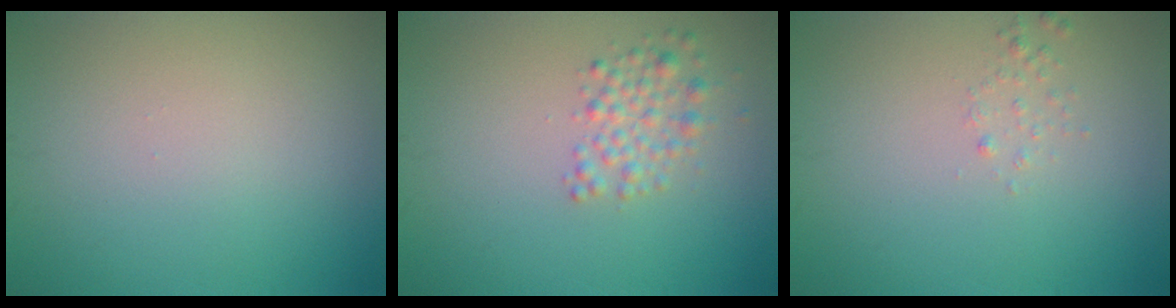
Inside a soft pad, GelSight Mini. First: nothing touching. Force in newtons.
{"total": 2.2, "press": 2.2, "slide": 0.1}
{"total": 0.8, "press": 0.8, "slide": 0.1}